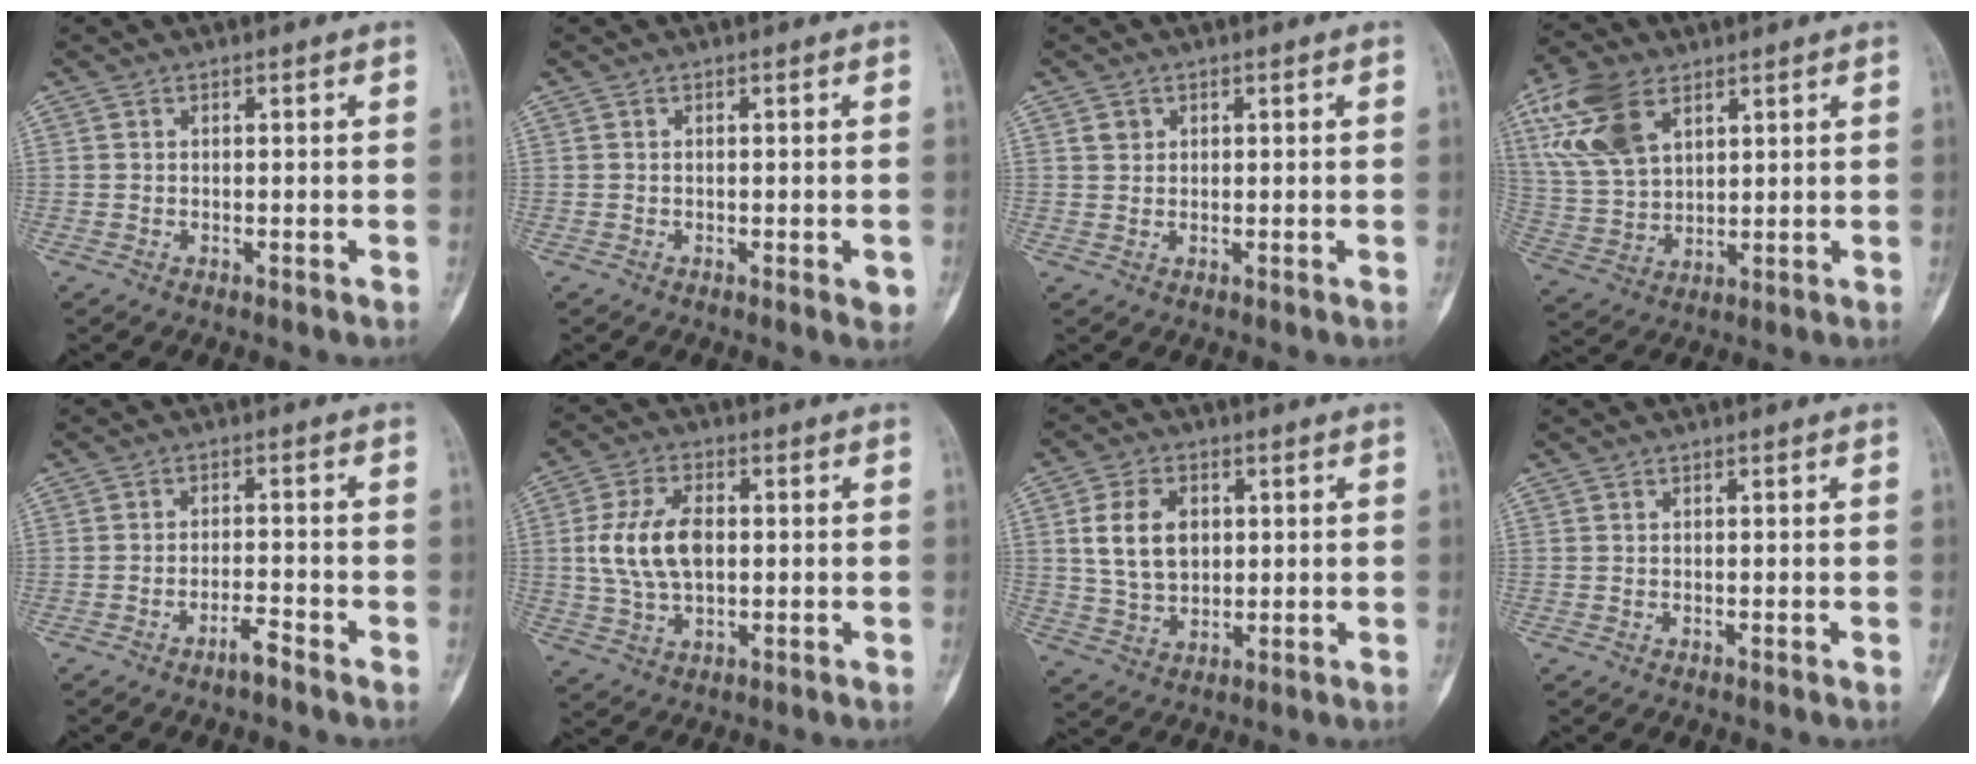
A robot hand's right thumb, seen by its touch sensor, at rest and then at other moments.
{"total": 1.8, "force": [-0.5, 0.6, 1.6], "torque": [-0.011, -0.003, -0.006]}
{"total": 1.6, "force": [0.8, 1.4, 0.4], "torque": [0.003, -0.002, 0.013]}
{"total": 13.6, "force": [6.6, 8.0, 8.8], "torque": [-0.175, -0.012, 0.137]}
{"total": 2.8, "force": [-2.3, 0.3, 1.7], "torque": [-0.028, 0.014, -0.045]}
{"total": 10.9, "force": [0.8, 6.4, 8.8], "torque": [-0.170, 0.005, 0.020]}
{"total": 9.9, "force": [2.0, 7.0, 6.8], "torque": [-0.109, -0.006, 0.044]}
{"total": 0.0}